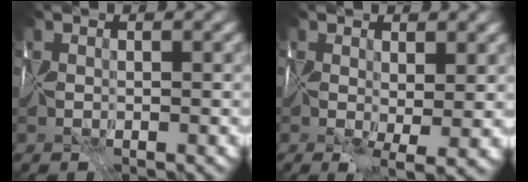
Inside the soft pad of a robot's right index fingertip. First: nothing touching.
{"total": 4.1, "force": [0.2, 1.5, 3.8], "torque": [-0.063, -0.010, 0.002]}